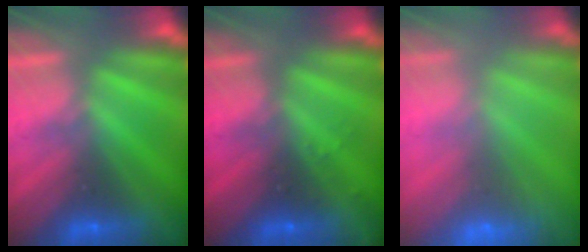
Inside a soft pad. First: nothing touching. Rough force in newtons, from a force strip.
{"total": 2.9}
{"total": 8.6}